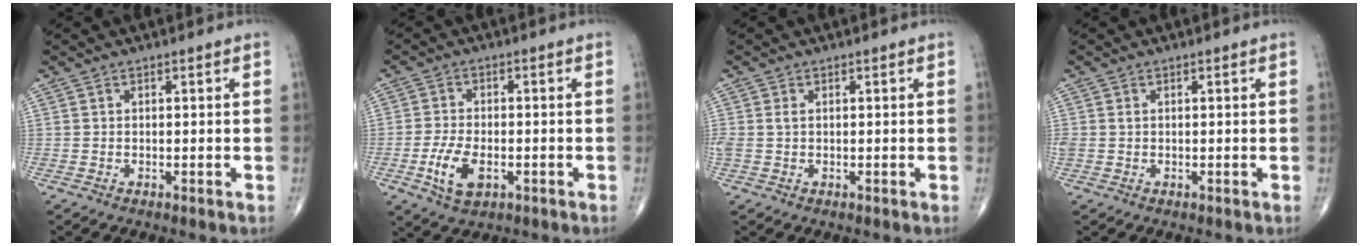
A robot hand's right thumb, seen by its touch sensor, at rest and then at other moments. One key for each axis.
{"total": 7.1, "fx": -2.3, "fy": 3.8, "fz": 5.5, "tx": -0.107, "ty": 0.003, "tz": -0.039}
{"total": 1.6, "fx": 0.3, "fy": 1.0, "fz": 1.2, "tx": -0.038, "ty": 0.007, "tz": 0.009}
{"total": 1.0, "fx": 0.2, "fy": 0.7, "fz": 0.7, "tx": -0.020, "ty": 0.006, "tz": 0.008}